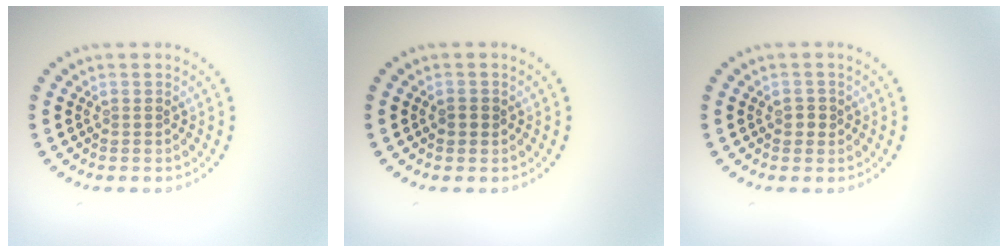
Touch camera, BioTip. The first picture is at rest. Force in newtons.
{"total": 1.1, "press": 1.1, "slide": 0.1}
{"total": 1.1, "press": 1.0, "slide": 0.4}